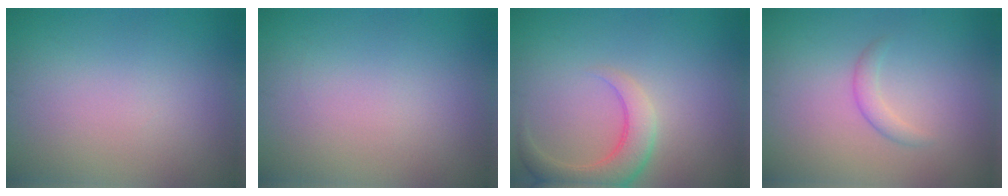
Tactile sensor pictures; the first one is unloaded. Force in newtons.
{"total": 0.0}
{"total": 4.1, "press": 4.1, "slide": 0.3}
{"total": 1.4, "press": 1.4, "slide": 0.0}